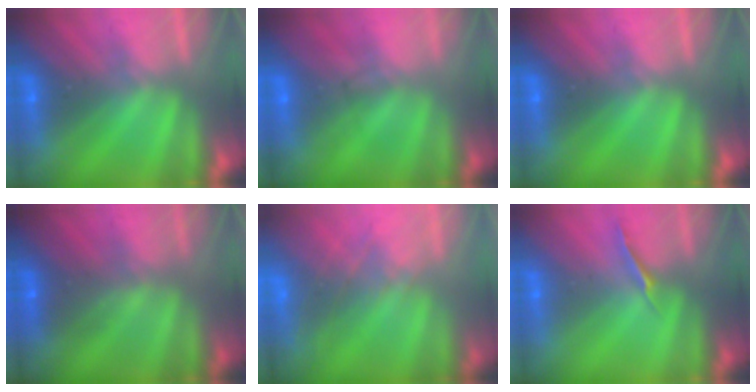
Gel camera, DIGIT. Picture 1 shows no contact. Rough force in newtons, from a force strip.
{"total": 1.6}
{"total": 0.0}
{"total": 2.1}
{"total": 5.7}
{"total": 1.3}